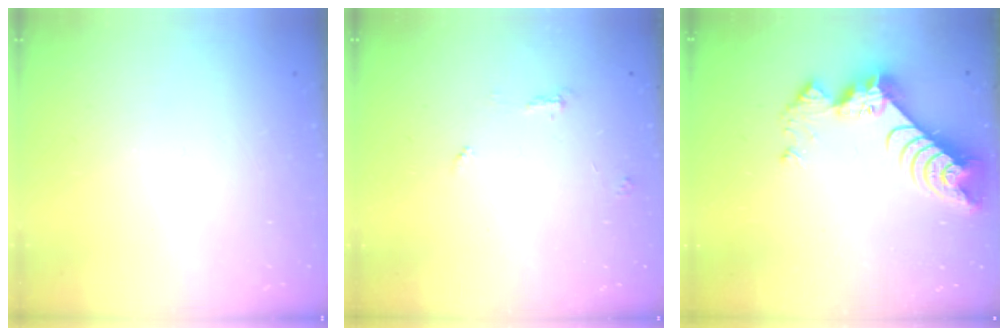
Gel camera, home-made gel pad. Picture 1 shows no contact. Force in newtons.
{"total": 5.6, "press": 5.6, "slide": 0.4}
{"total": 9.3, "press": 9.3, "slide": 0.8}